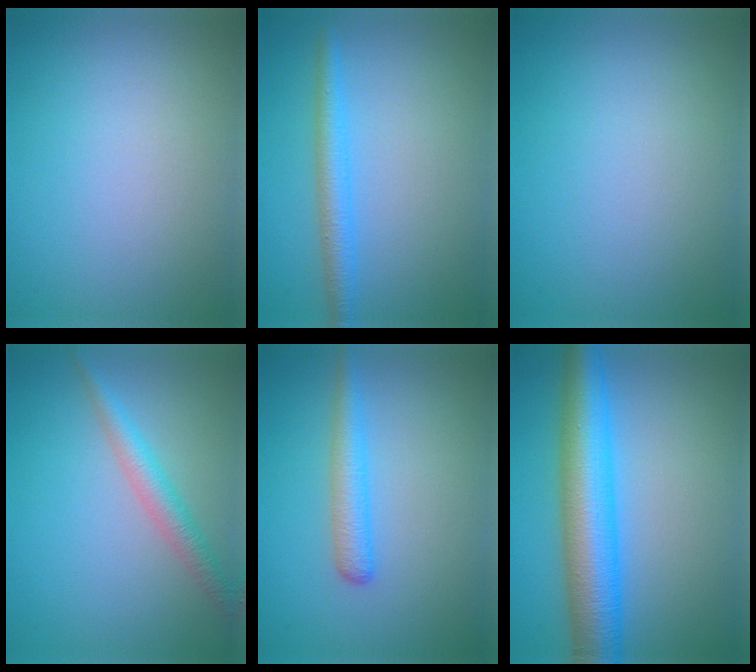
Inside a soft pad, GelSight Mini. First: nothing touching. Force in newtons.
{"total": 2.7, "press": 2.7, "slide": 0.1}
{"total": 0.0}
{"total": 2.7, "press": 2.7, "slide": 0.0}
{"total": 2.5, "press": 2.5, "slide": 0.1}
{"total": 8.6, "press": 8.6, "slide": 0.1}